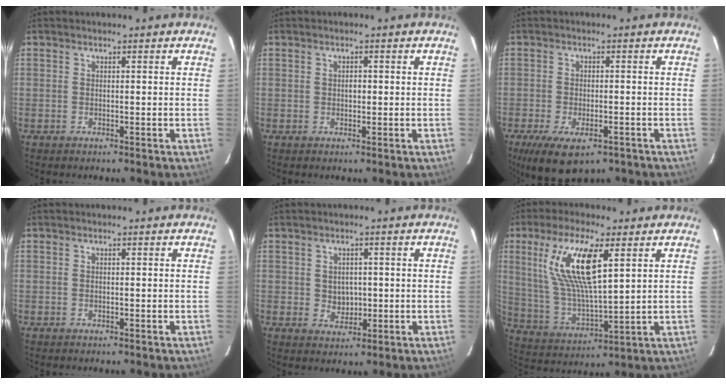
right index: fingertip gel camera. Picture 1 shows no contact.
{"total": 0.7, "force": [0.1, 0.5, 0.5], "torque": [-0.006, 0.002, 0.003]}
{"total": 9.1, "force": [-5.7, 4.0, 5.9], "torque": [-0.128, -0.033, -0.088]}
{"total": 0.0}
{"total": 3.7, "force": [0.0, 3.3, 1.8], "torque": [-0.028, 0.001, 0.007]}
{"total": 15.6, "force": [6.4, 4.1, 13.6], "torque": [-0.266, 0.002, 0.135]}